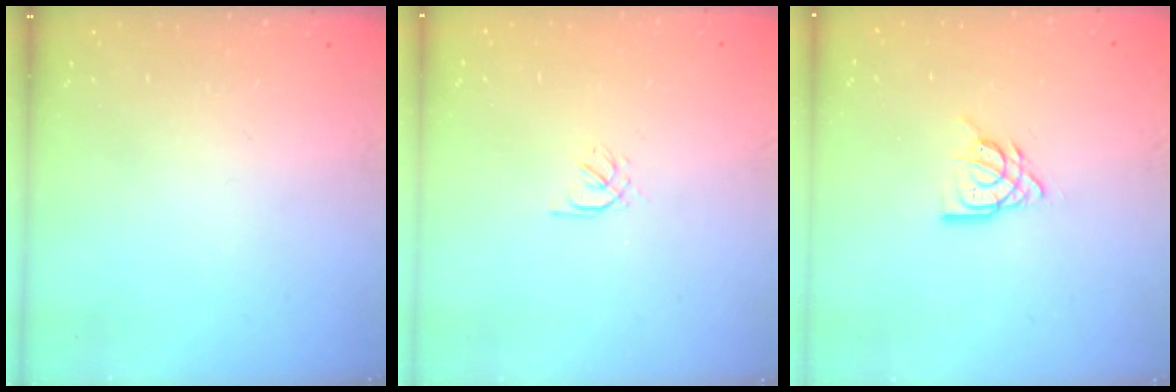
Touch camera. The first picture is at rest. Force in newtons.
{"total": 0.5, "press": 0.3, "slide": 0.4}
{"total": 9.2, "press": 9.1, "slide": 0.8}